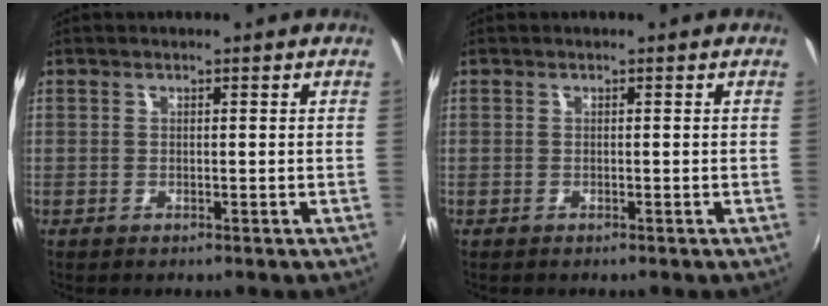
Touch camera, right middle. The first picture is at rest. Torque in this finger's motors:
{"motor_torque": [-0.08, -0.03, -0.03, 0.01]}